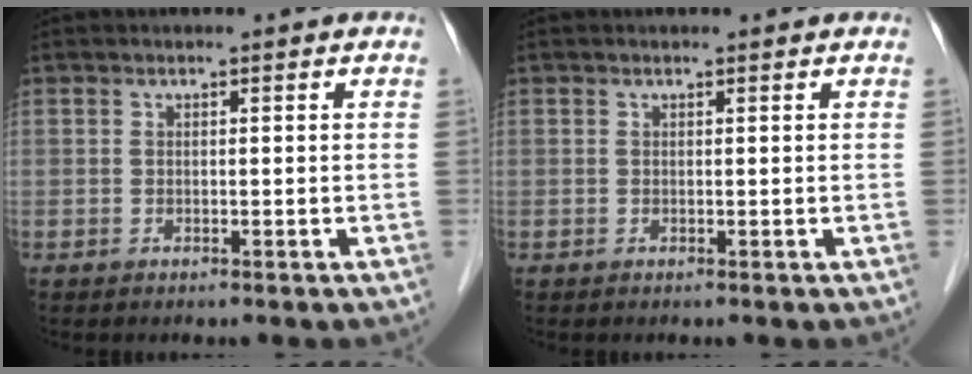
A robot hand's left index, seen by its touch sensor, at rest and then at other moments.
{"total": 0.6, "force": [0.6, 0.1, 0.0], "torque": [-0.006, 0.003, 0.008]}